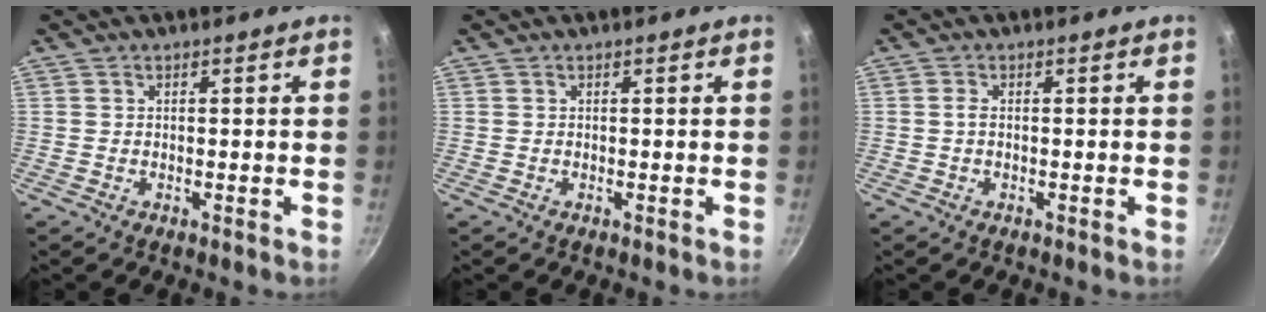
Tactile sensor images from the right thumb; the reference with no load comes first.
{"total": 0.0}
{"total": 1.2, "force": [-0.1, 0.7, 0.9], "torque": [-0.019, 0.004, -0.002]}